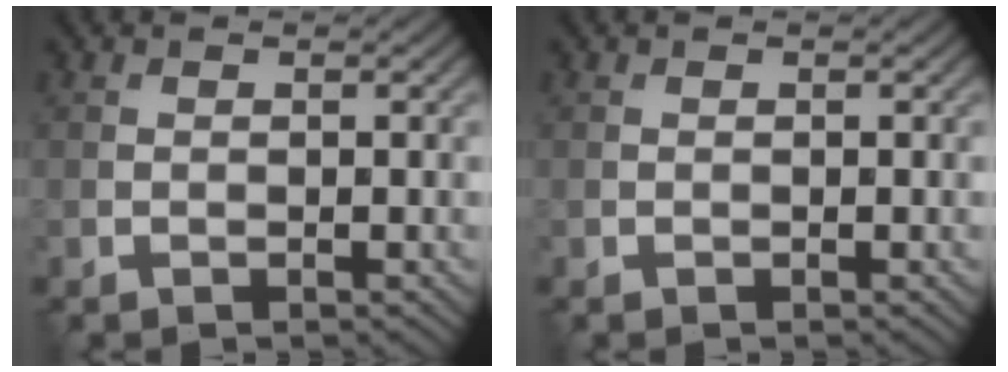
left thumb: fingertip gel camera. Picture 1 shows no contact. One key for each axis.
{"total": 0.0}